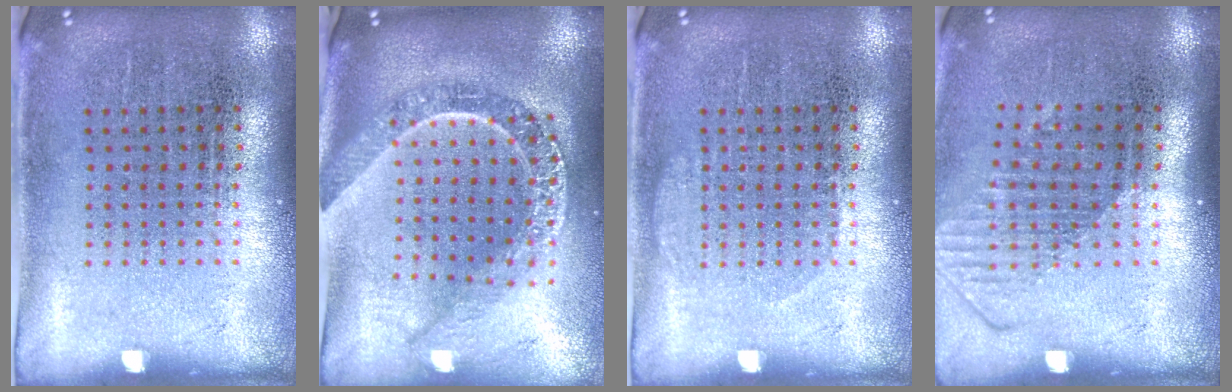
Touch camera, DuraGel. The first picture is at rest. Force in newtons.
{"total": 2.5, "press": 2.0, "slide": 1.4}
{"total": 0.9, "press": 0.9, "slide": 0.3}
{"total": 1.6, "press": 1.1, "slide": 1.1}